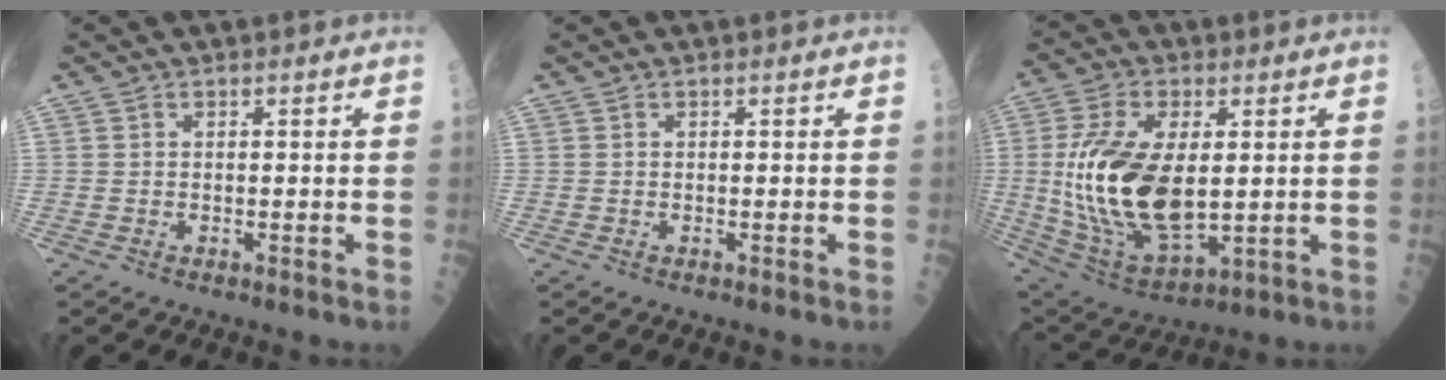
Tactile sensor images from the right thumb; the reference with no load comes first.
{"total": 0.0}
{"total": 21.3, "force": [0.8, 10.5, 18.5], "torque": [-0.374, -0.019, 0.029]}